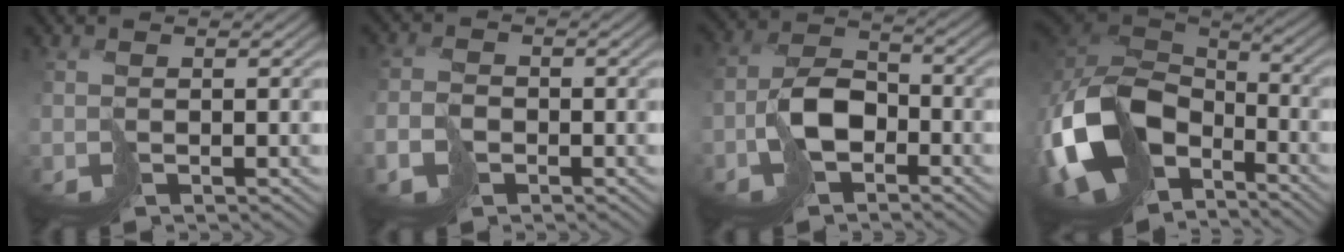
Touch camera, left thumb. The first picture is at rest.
{"total": 3.0, "force": [-1.6, 2.0, 1.5], "torque": [-0.036, -0.004, -0.035]}
{"total": 6.9, "force": [-2.8, 4.4, 4.5], "torque": [-0.096, 0.001, -0.063]}
{"total": 17.4, "force": [-6.0, 12.1, 11.0], "torque": [-0.291, -0.024, -0.111]}